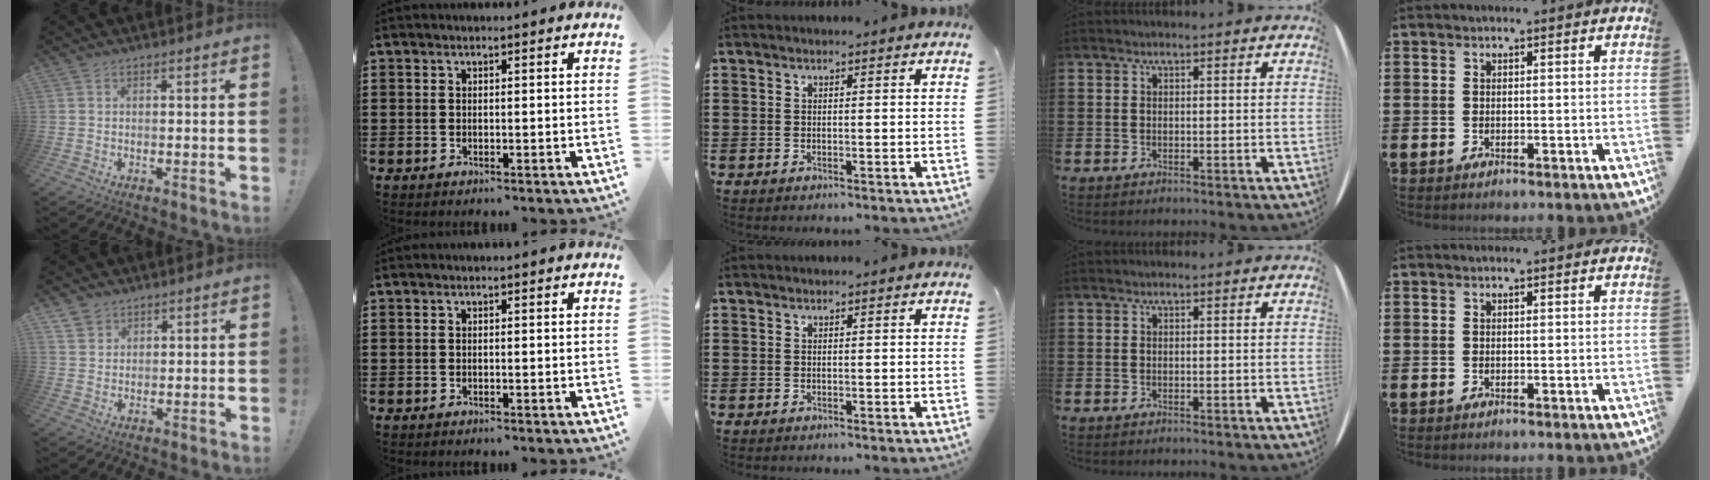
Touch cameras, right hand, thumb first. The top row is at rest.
{"thumb": {"total": 3.6, "force": [2.7, 2.3, 0.6], "torque": [-0.011, -0.013, 0.051]}}